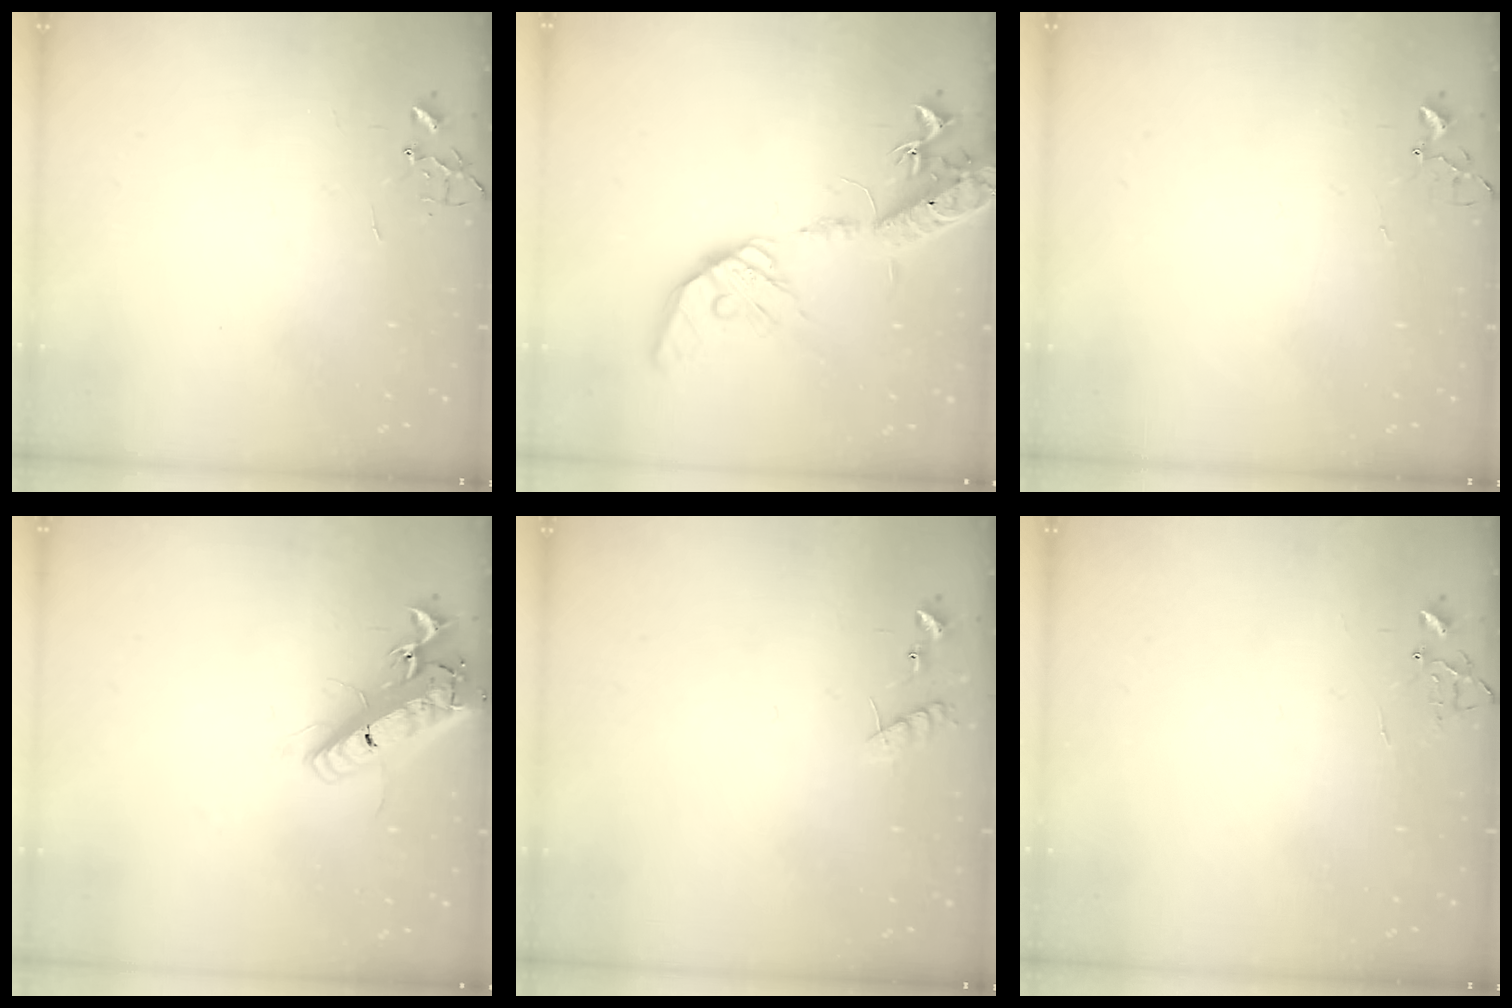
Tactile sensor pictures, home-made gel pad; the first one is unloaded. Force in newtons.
{"total": 19.4, "press": 19.1, "slide": 3.3}
{"total": 5.1, "press": 5.1, "slide": 0.3}
{"total": 19.5, "press": 19.2, "slide": 3.6}
{"total": 6.7, "press": 6.7, "slide": 0.4}
{"total": 6.4, "press": 6.4, "slide": 0.6}